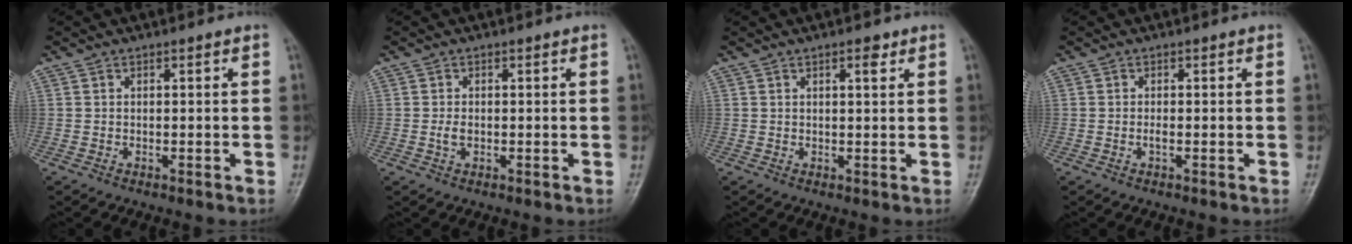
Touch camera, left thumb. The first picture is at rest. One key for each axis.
{"total": 1.6, "fx": -0.1, "fy": 1.1, "fz": 1.2, "tx": -0.023, "ty": -0.001, "tz": -0.003}
{"total": 2.3, "fx": 1.3, "fy": 0.8, "fz": 1.6, "tx": -0.019, "ty": -0.005, "tz": 0.017}
{"total": 0.7, "fx": -0.2, "fy": 0.2, "fz": 0.7, "tx": -0.014, "ty": -0.001, "tz": -0.005}